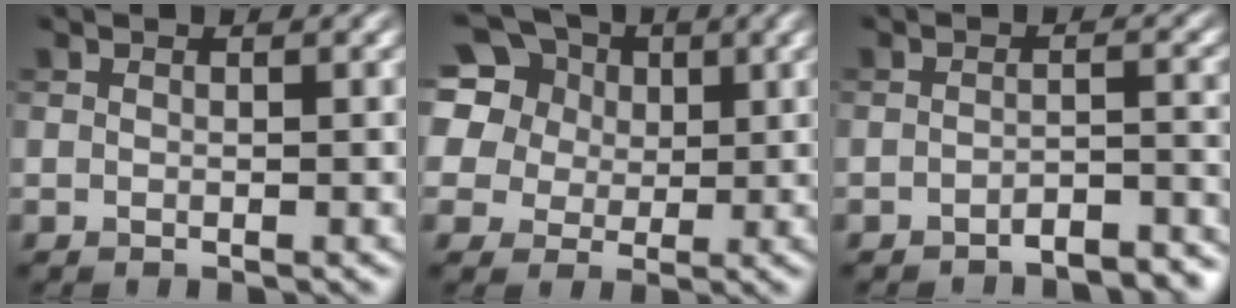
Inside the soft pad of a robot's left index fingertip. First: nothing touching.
{"total": 15.7, "force": [7.7, 11.8, 6.9], "torque": [-0.189, 0.051, 0.128]}
{"total": 3.5, "force": [-3.2, 0.6, 1.3], "torque": [-0.019, 0.003, -0.042]}